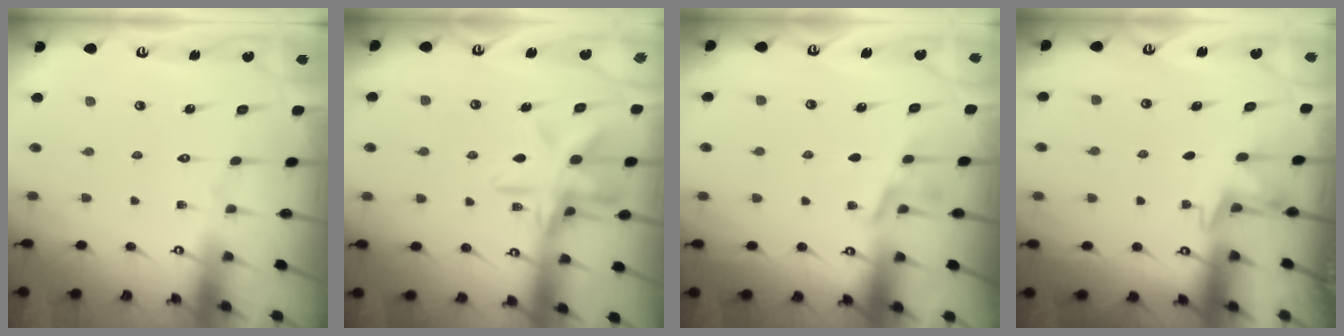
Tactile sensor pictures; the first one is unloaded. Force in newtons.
{"total": 13.3, "press": 13.2, "slide": 1.1}
{"total": 4.7, "press": 4.2, "slide": 2.0}
{"total": 2.4, "press": 2.1, "slide": 1.2}